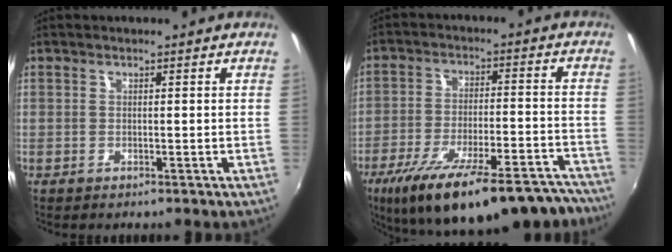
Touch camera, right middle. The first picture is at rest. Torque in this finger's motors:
{"motor_torque": [1.11, -1.03, 0.46, 0.21]}